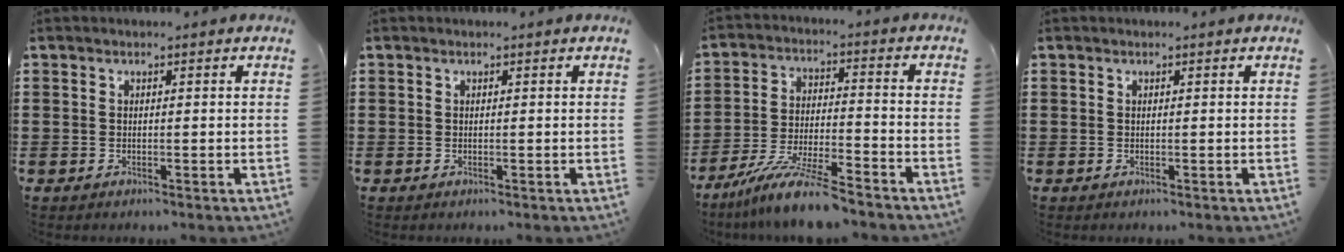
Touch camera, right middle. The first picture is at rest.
{"total": 0.0}
{"total": 10.0, "force": [-8.7, 0.1, 5.0], "torque": [-0.098, 0.003, -0.168]}
{"total": 0.0}